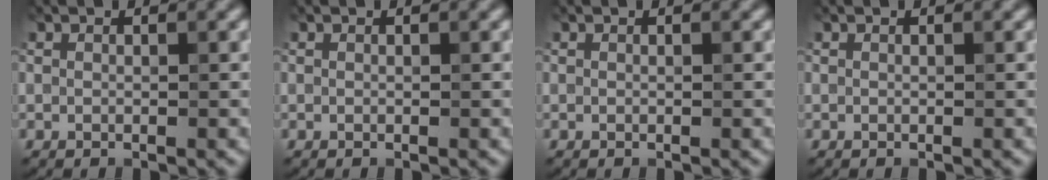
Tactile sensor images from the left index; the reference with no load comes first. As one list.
[{"total": 0.0}, {"total": 0.0}, {"total": 0.0}]